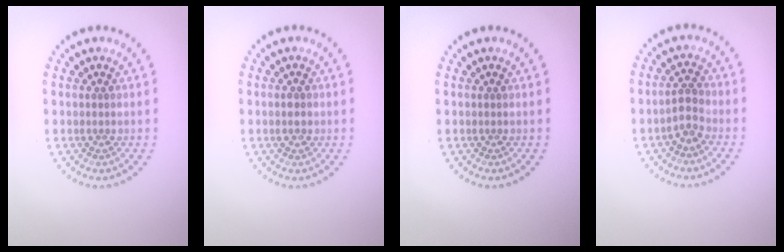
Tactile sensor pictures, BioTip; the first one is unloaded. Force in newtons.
{"total": 1.3, "press": 1.3, "slide": 0.2}
{"total": 0.0}
{"total": 2.0, "press": 1.8, "slide": 0.9}